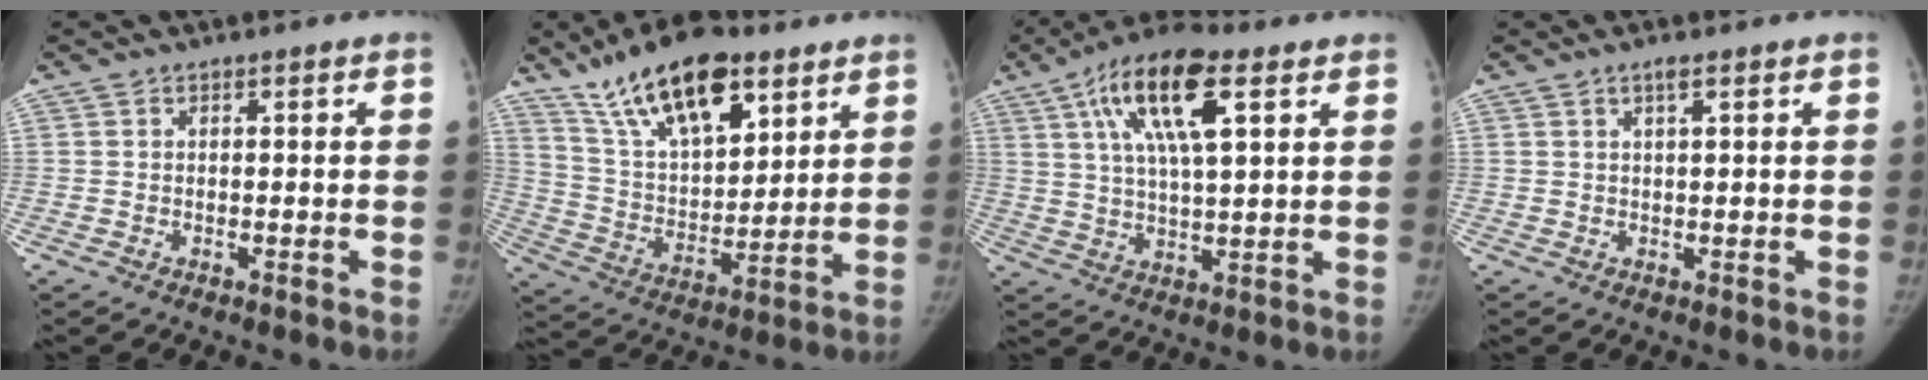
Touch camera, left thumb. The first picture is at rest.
{"total": 20.4, "force": [12.9, 8.8, 13.1], "torque": [-0.190, -0.053, 0.233]}
{"total": 15.6, "force": [6.6, 5.4, 13.1], "torque": [-0.227, -0.002, 0.111]}
{"total": 1.7, "force": [1.0, 0.2, 1.3], "torque": [-0.026, 0.000, 0.020]}